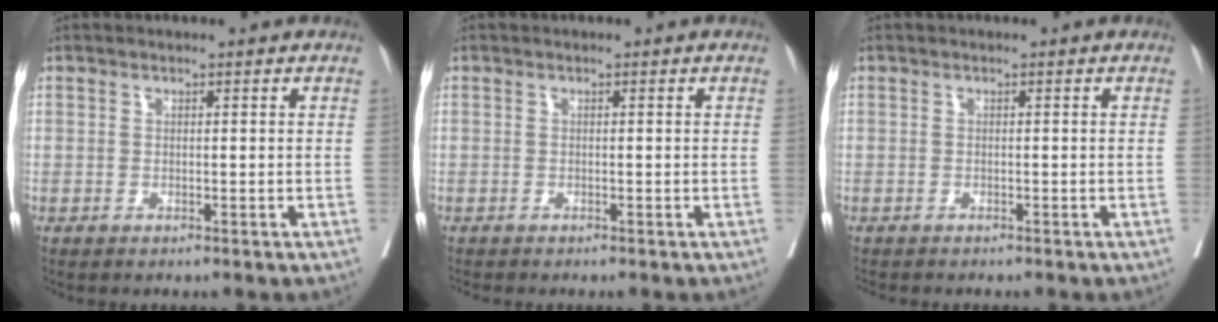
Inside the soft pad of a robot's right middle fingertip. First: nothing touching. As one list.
[{"total": 0.8, "force": [-0.7, -0.1, 0.2], "torque": [-0.012, -0.004, -0.016]}, {"total": 2.2, "force": [-2.0, 0.4, 0.8], "torque": [-0.022, -0.007, -0.028]}]